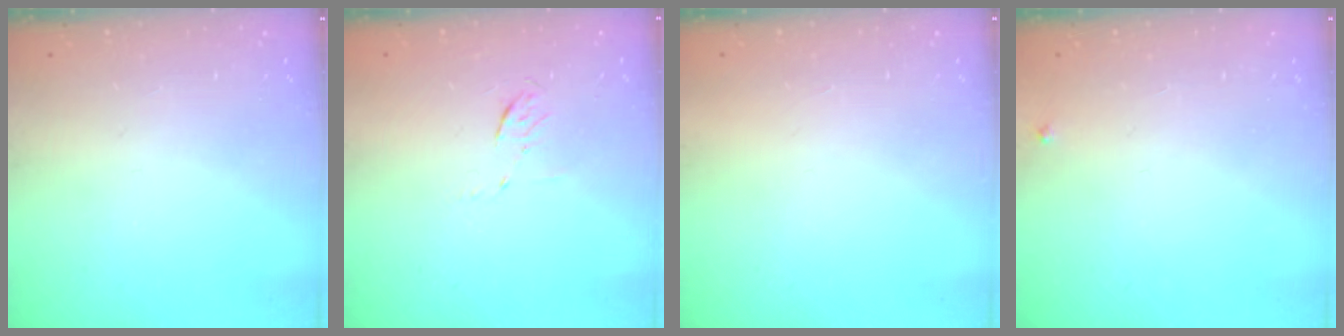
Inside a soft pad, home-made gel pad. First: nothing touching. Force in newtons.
{"total": 4.0, "press": 3.7, "slide": 1.3}
{"total": 1.5, "press": 1.5, "slide": 0.1}
{"total": 2.7, "press": 2.7, "slide": 0.3}